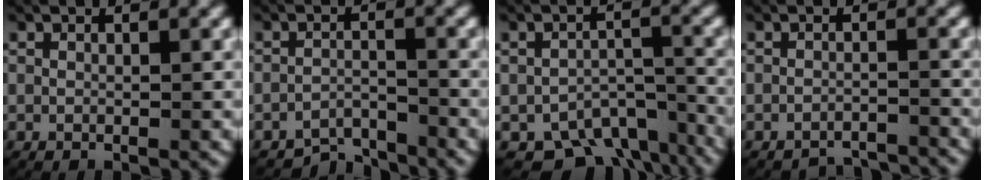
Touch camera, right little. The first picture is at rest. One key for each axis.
{"total": 4.3, "fx": -4.0, "fy": 1.4, "fz": 0.8, "tx": -0.006, "ty": -0.008, "tz": -0.072}
{"total": 7.0, "fx": -5.4, "fy": 3.6, "fz": 2.7, "tx": -0.024, "ty": -0.010, "tz": -0.089}
{"total": 4.2, "fx": -4.1, "fy": 0.5, "fz": 0.3, "tx": 0.006, "ty": -0.010, "tz": -0.069}